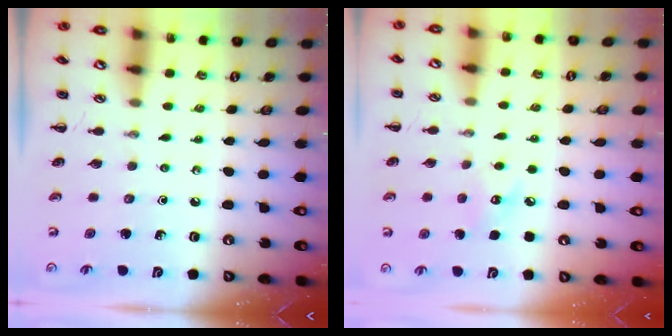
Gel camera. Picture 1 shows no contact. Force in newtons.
{"total": 5.7, "press": 5.7, "slide": 0.8}